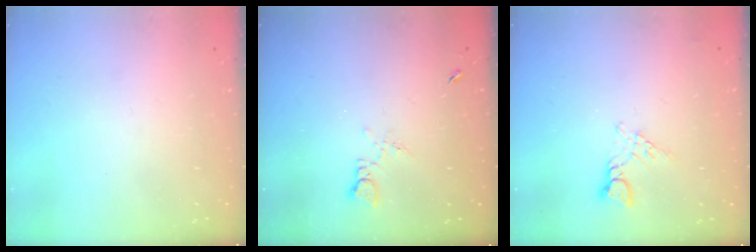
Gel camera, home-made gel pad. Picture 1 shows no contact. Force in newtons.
{"total": 3.5, "press": 3.5, "slide": 0.5}
{"total": 3.8, "press": 3.8, "slide": 0.4}